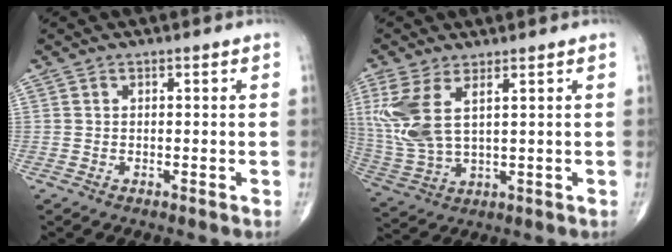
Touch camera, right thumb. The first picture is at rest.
{"total": 10.8, "force": [3.6, 4.7, 9.1], "torque": [-0.224, -0.012, 0.089]}